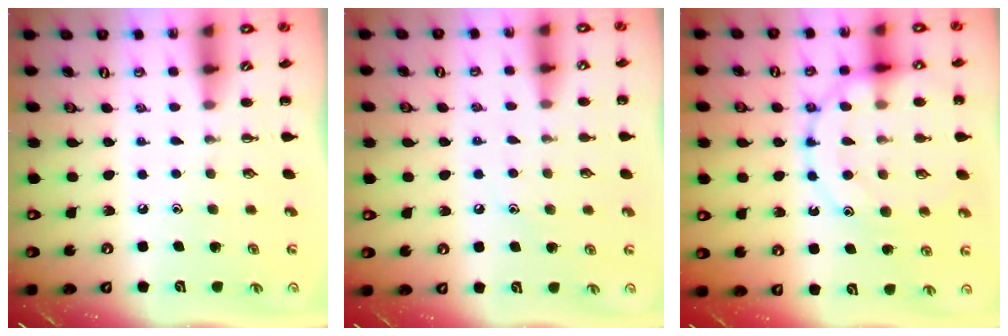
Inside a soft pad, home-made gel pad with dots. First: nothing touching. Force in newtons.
{"total": 6.7, "press": 6.5, "slide": 1.7}
{"total": 15.9, "press": 15.8, "slide": 1.6}